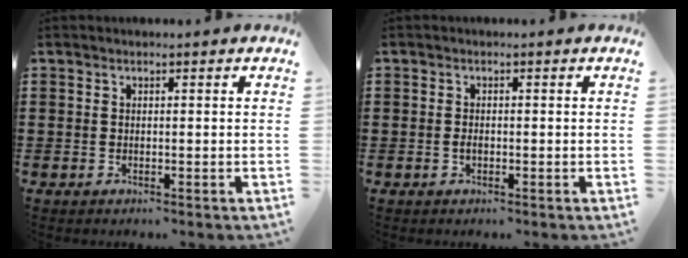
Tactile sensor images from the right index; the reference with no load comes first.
{"total": 0.9, "force": [-0.4, 0.3, 0.7], "torque": [-0.017, -0.005, -0.005]}